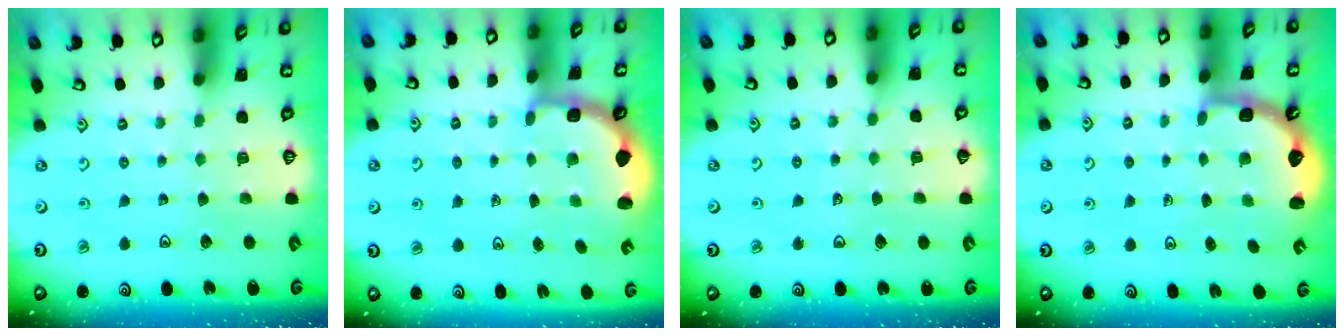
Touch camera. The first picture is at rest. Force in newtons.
{"total": 2.5, "press": 2.2, "slide": 1.2}
{"total": 2.9, "press": 2.9, "slide": 0.2}
{"total": 2.5, "press": 2.1, "slide": 1.3}